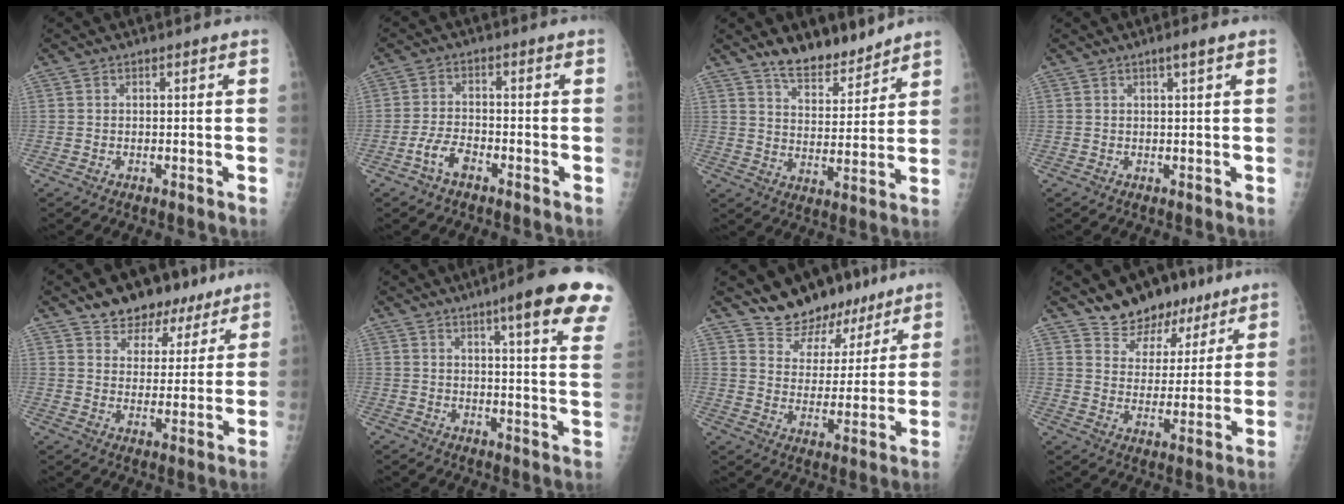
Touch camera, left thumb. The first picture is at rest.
{"total": 4.2, "force": [-2.6, 2.1, 2.5], "torque": [-0.050, 0.020, -0.050]}
{"total": 8.5, "force": [7.5, 2.9, 2.7], "torque": [-0.017, -0.058, 0.135]}
{"total": 1.6, "force": [0.8, 0.0, 1.4], "torque": [-0.023, -0.002, 0.016]}
{"total": 11.3, "force": [8.3, 6.5, 4.1], "torque": [-0.008, -0.035, 0.128]}
{"total": 18.1, "force": [11.5, 2.0, 13.8], "torque": [-0.158, -0.040, 0.129]}
{"total": 11.6, "force": [9.9, 5.7, 2.2], "torque": [0.006, -0.062, 0.162]}
{"total": 11.2, "force": [8.8, 6.4, 2.8], "torque": [0.005, -0.049, 0.148]}